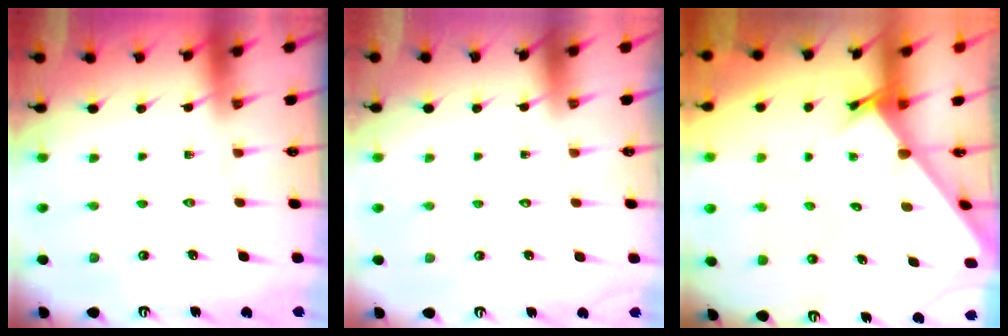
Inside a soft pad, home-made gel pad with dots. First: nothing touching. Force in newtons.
{"total": 1.7, "press": 1.7, "slide": 0.1}
{"total": 2.4, "press": 2.4, "slide": 0.1}